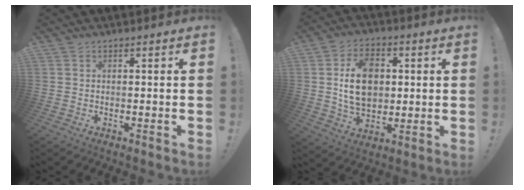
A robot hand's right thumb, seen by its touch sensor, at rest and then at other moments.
{"total": 14.9, "force": [1.8, 10.8, 10.1], "torque": [-0.153, 0.002, 0.035]}